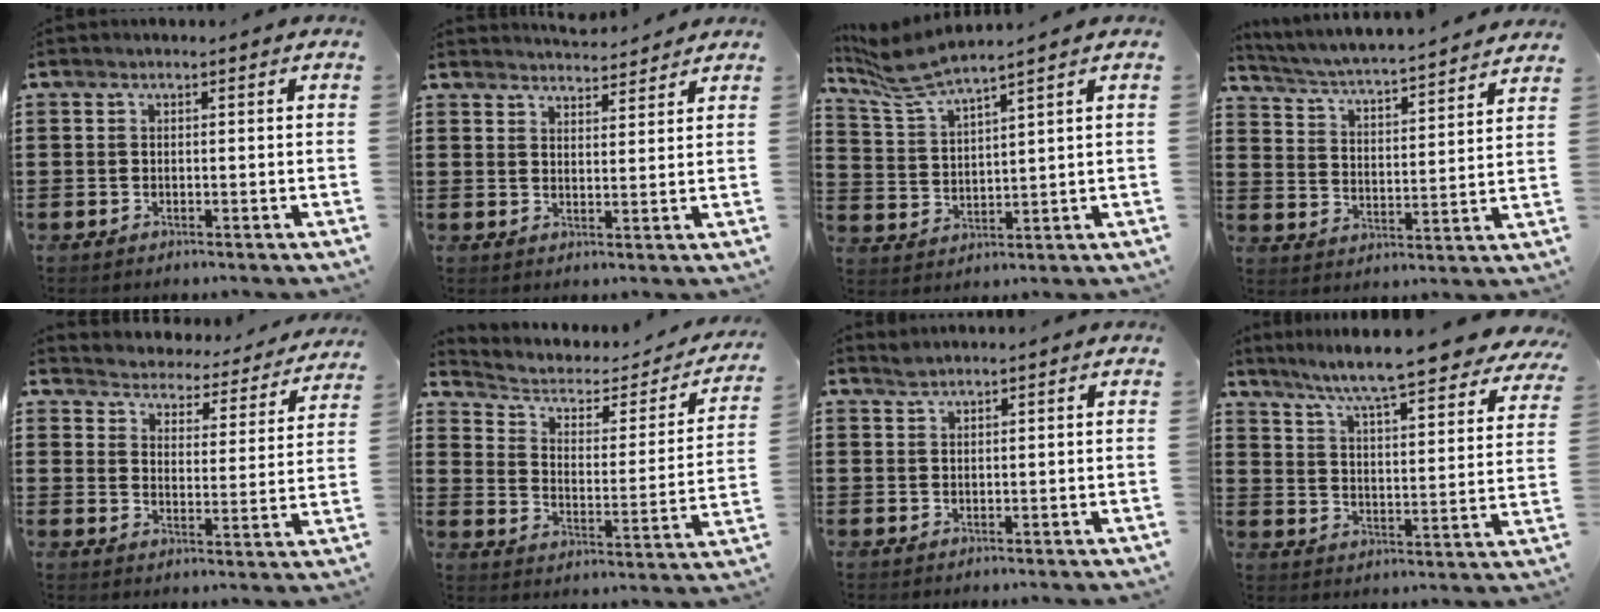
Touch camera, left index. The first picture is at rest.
{"total": 3.5, "force": [3.5, 0.2, 0.2], "torque": [-0.014, -0.012, 0.066]}
{"total": 5.9, "force": [5.2, 0.3, 2.7], "torque": [-0.075, -0.021, 0.092]}
{"total": 3.9, "force": [3.8, -0.6, 1.0], "torque": [-0.040, -0.039, 0.056]}
{"total": 3.6, "force": [3.6, 0.0, -0.4], "torque": [-0.018, -0.038, 0.055]}
{"total": 3.4, "force": [2.1, 2.0, 1.8], "torque": [-0.052, -0.013, 0.027]}
{"total": 1.1, "force": [1.0, 0.0, 0.3], "torque": [-0.008, -0.001, 0.020]}
{"total": 8.2, "force": [7.4, -0.7, 3.6], "torque": [-0.099, -0.053, 0.121]}